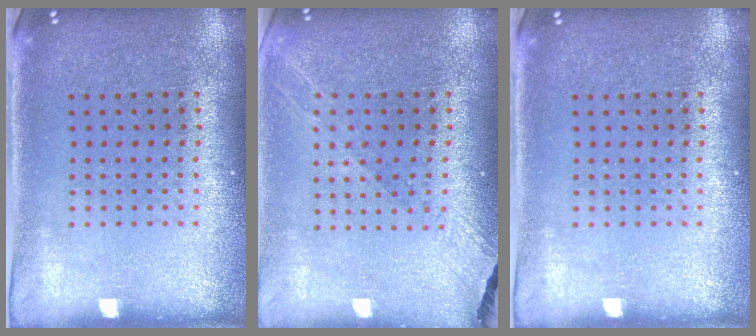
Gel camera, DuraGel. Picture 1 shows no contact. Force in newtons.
{"total": 1.3, "press": 1.2, "slide": 0.3}
{"total": 0.0}